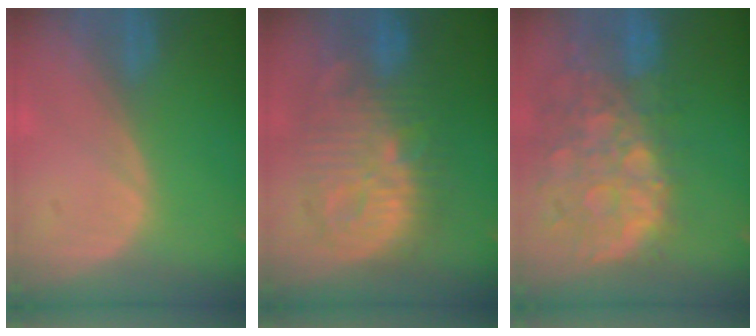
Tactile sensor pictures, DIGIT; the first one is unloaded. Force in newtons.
{"total": 11.6, "press": 11.5, "slide": 0.8}
{"total": 13.3, "press": 10.9, "slide": 7.6}